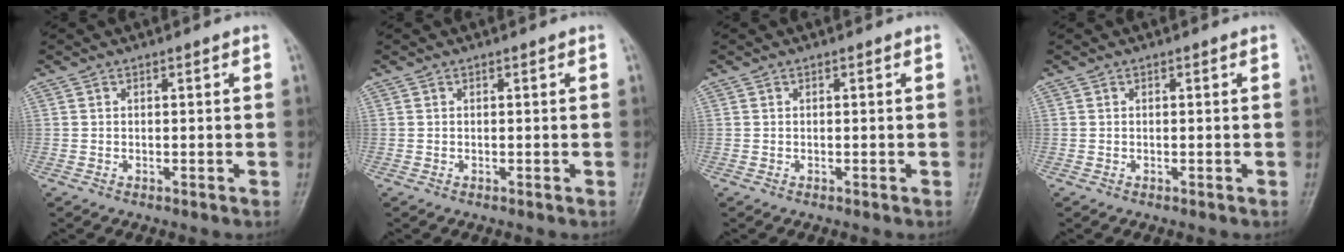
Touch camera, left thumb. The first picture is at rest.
{"total": 0.0}
{"total": 0.0}
{"total": 0.0}